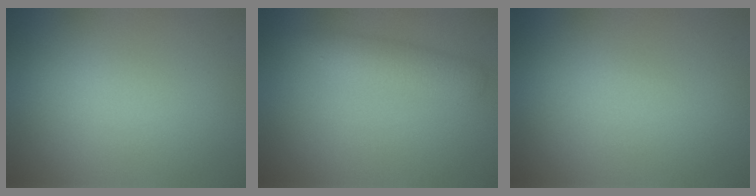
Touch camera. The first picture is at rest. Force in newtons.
{"total": 2.4, "press": 2.4, "slide": 0.1}
{"total": 0.0}